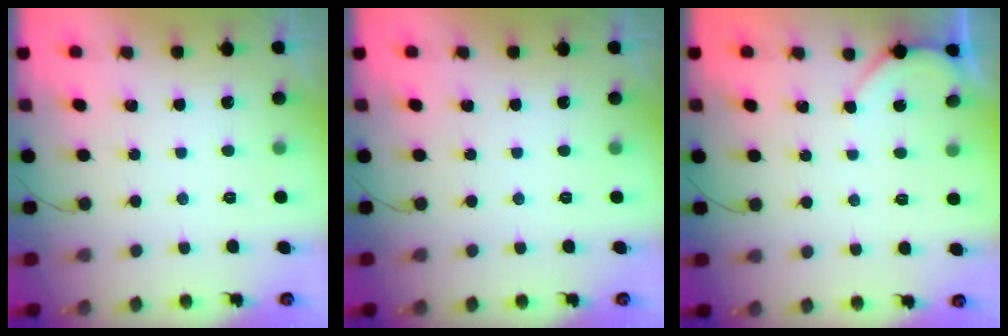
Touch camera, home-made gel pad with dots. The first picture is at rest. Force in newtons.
{"total": 0.0}
{"total": 2.7, "press": 2.6, "slide": 0.4}